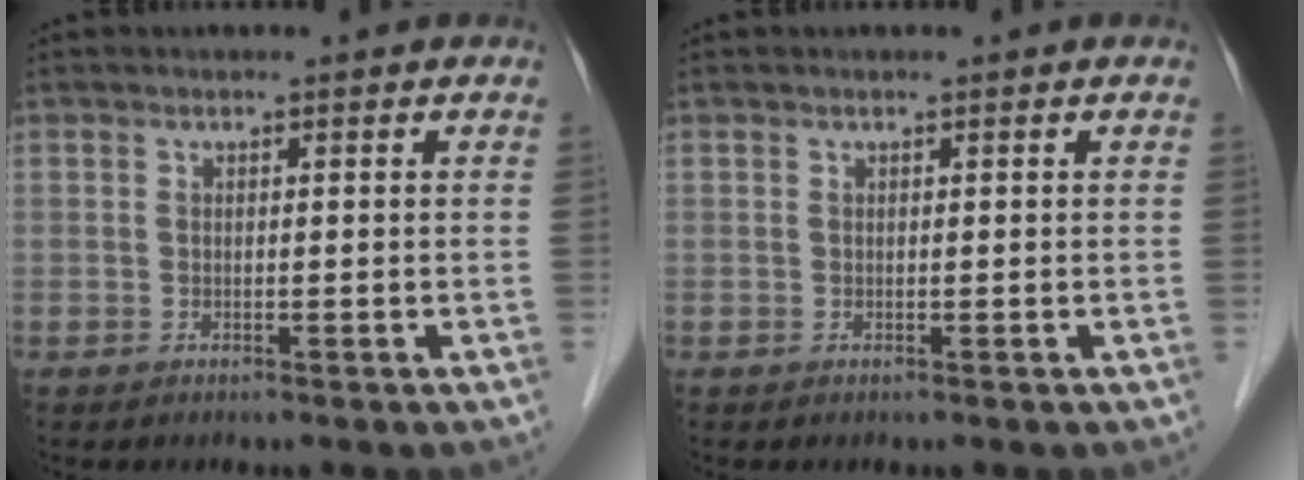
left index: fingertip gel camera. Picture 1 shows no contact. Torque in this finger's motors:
{"motor_torque": [0.00, 0.00, 0.00, 0.00]}